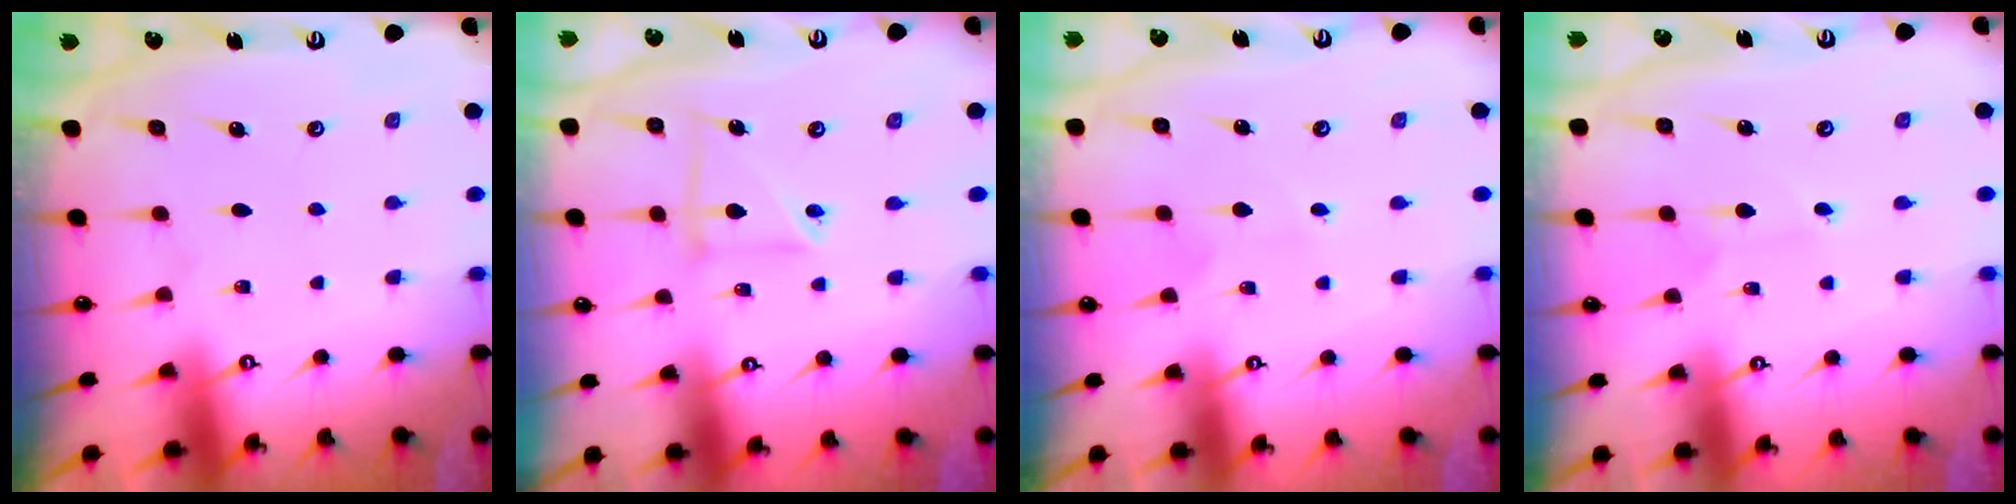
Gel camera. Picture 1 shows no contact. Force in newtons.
{"total": 4.7, "press": 4.7, "slide": 0.5}
{"total": 2.2, "press": 2.2, "slide": 0.2}
{"total": 2.5, "press": 2.5, "slide": 0.1}